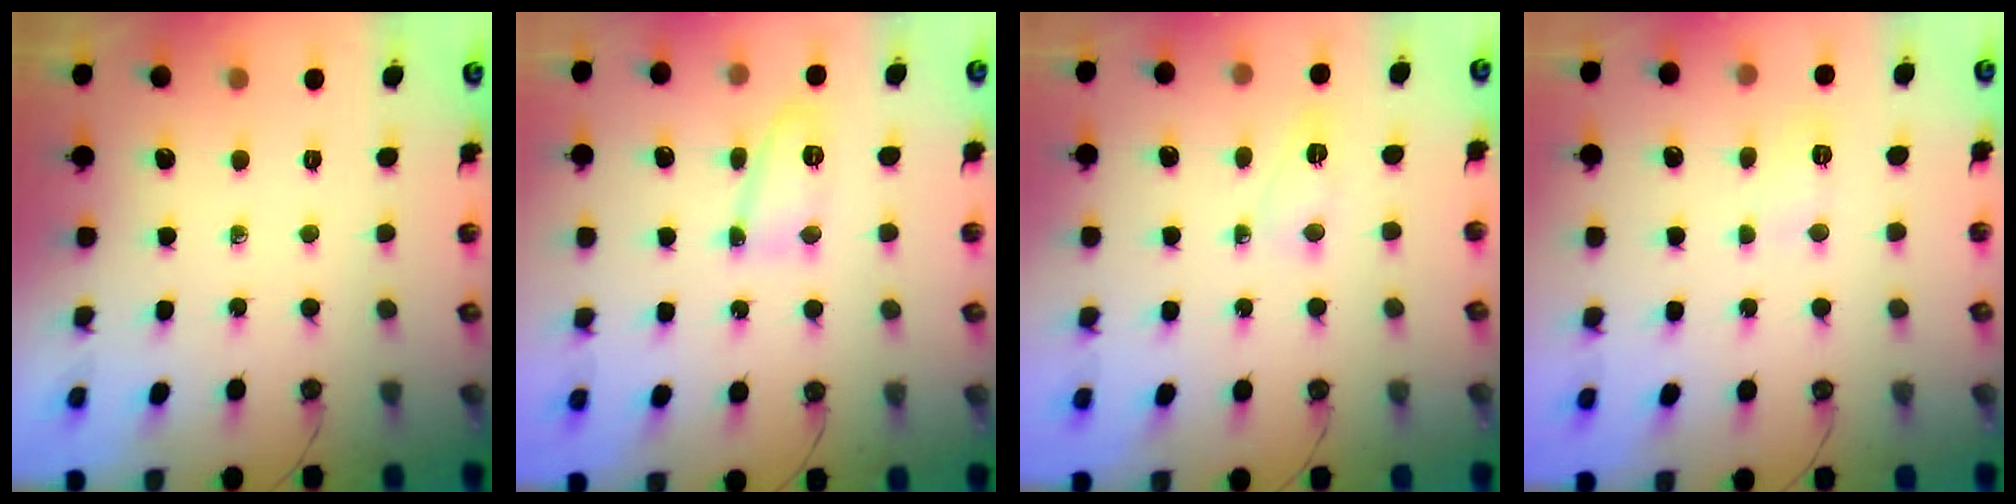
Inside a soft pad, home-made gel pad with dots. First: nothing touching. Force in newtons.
{"total": 23.2, "press": 11.3, "slide": 20.3}
{"total": 3.8, "press": 3.7, "slide": 0.7}
{"total": 4.3, "press": 4.2, "slide": 0.6}